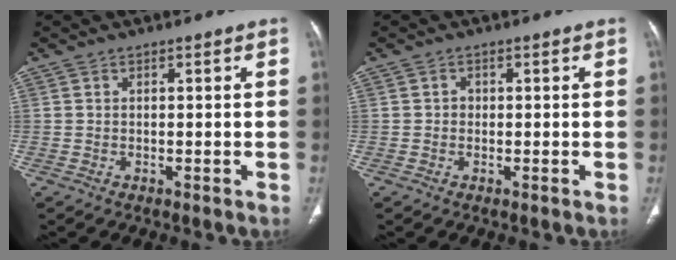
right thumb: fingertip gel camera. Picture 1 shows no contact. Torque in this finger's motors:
{"motor_torque": [-0.43, 0.58, 0.25, 0.08, 0.00]}